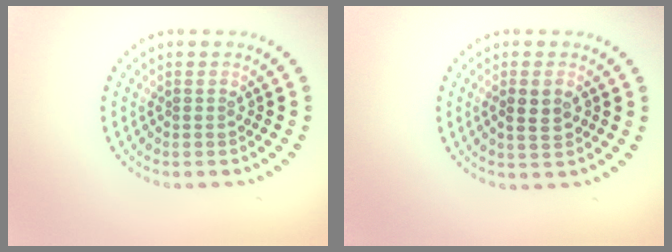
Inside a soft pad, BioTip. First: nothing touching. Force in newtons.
{"total": 2.4, "press": 2.4, "slide": 0.3}